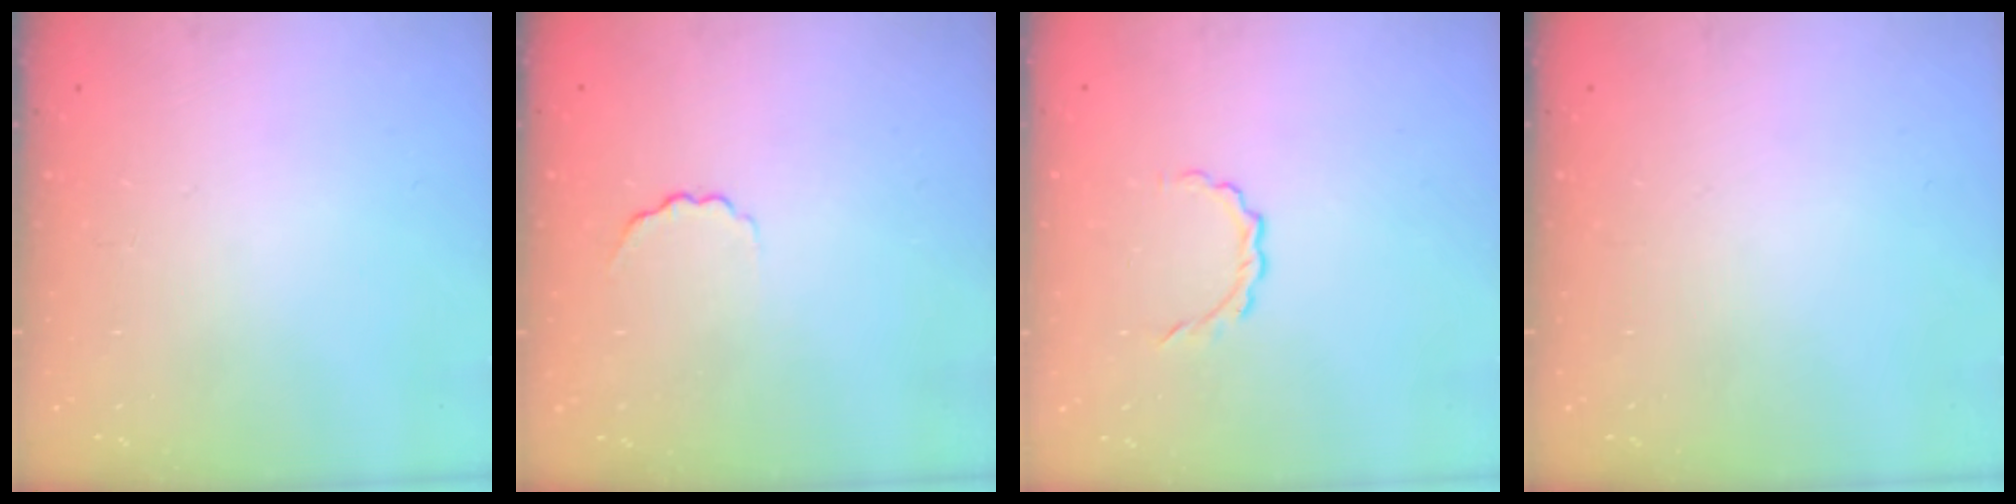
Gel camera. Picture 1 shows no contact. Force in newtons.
{"total": 2.5, "press": 2.4, "slide": 0.6}
{"total": 3.0, "press": 2.8, "slide": 0.9}
{"total": 0.0}